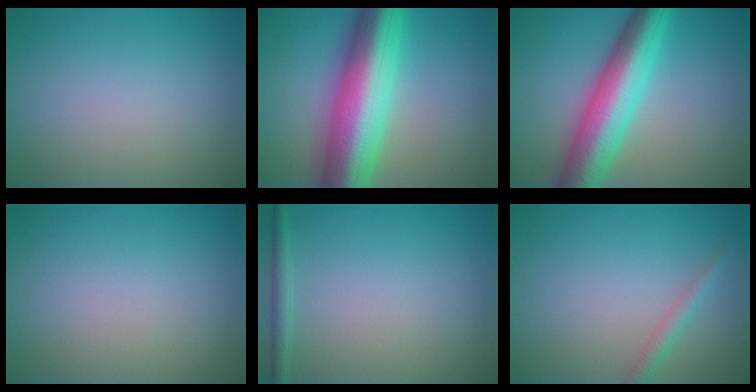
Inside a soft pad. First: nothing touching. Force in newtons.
{"total": 13.1, "press": 13.1, "slide": 0.1}
{"total": 9.2, "press": 9.2, "slide": 0.3}
{"total": 0.0}
{"total": 1.4, "press": 1.4, "slide": 0.1}
{"total": 1.5, "press": 1.5, "slide": 0.0}